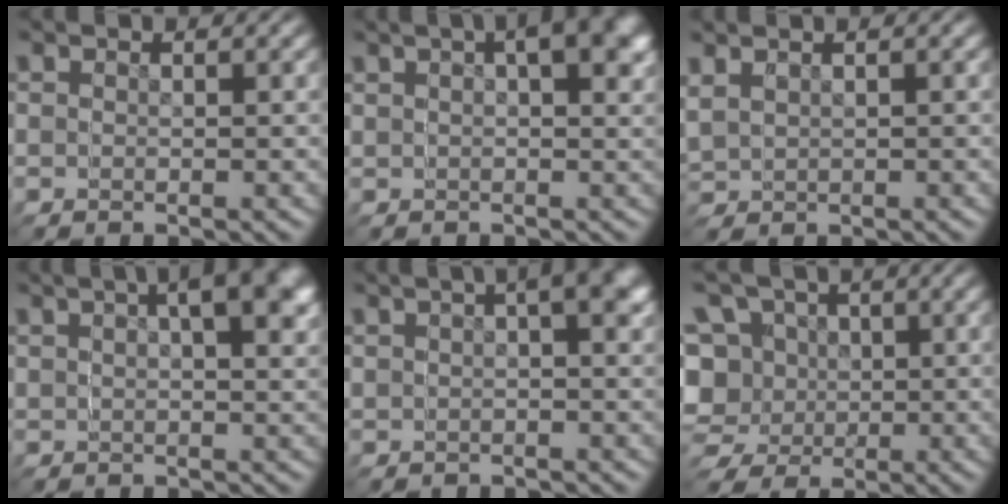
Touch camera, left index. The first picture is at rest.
{"total": 3.6, "force": [1.2, 1.4, 3.1], "torque": [-0.036, 0.014, 0.015]}
{"total": 1.7, "force": [0.4, 1.6, 0.4], "torque": [-0.026, -0.004, 0.015]}
{"total": 3.7, "force": [1.3, 1.1, 3.3], "torque": [-0.036, 0.020, 0.016]}
{"total": 3.2, "force": [0.6, 1.0, 3.0], "torque": [-0.047, 0.009, 0.009]}
{"total": 13.2, "force": [-0.3, 12.3, 4.8], "torque": [-0.127, -0.059, 0.007]}